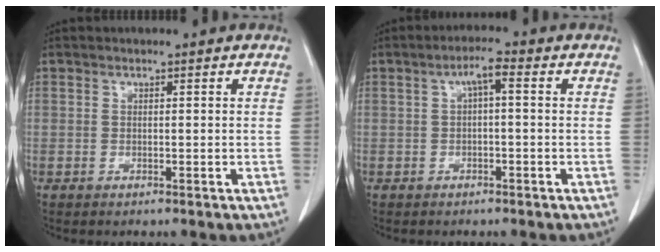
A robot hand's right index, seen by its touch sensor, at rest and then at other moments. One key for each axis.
{"total": 3.1, "fx": 0.5, "fy": 0.6, "fz": 3.0, "tx": -0.052, "ty": 0.014, "tz": 0.008}